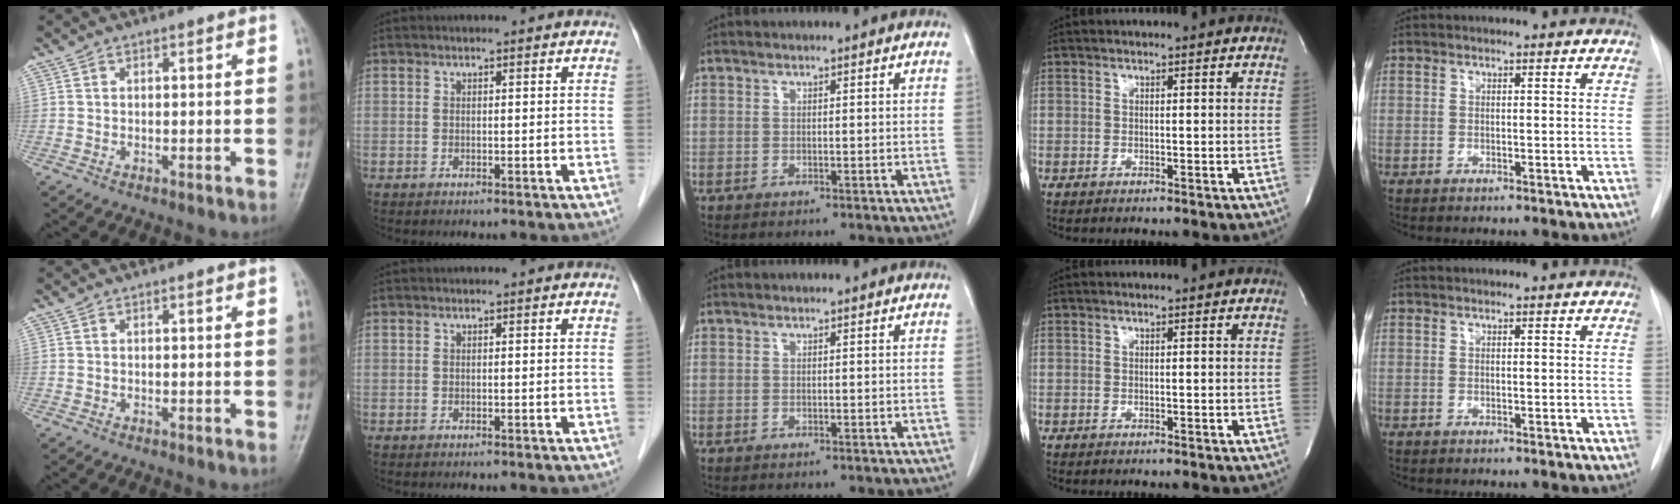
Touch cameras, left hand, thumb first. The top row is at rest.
{}